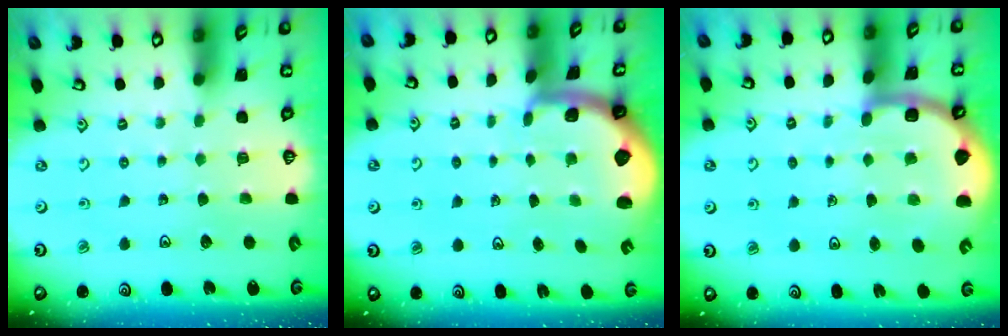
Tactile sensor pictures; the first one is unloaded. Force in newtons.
{"total": 1.2, "press": 1.2, "slide": 0.3}
{"total": 6.3, "press": 6.0, "slide": 1.9}